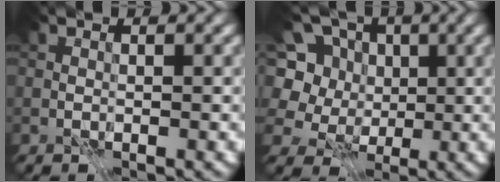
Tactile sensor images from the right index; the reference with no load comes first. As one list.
[{"total": 8.2, "force": [2.7, 6.7, 4.0], "torque": [-0.092, 0.029, 0.016]}]